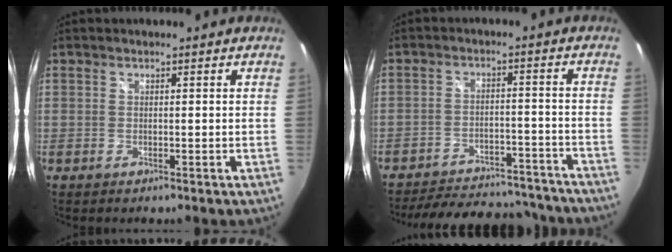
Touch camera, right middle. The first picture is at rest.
{"total": 22.9, "force": [-20.1, 7.2, 8.2], "torque": [-0.164, 0.023, -0.246]}